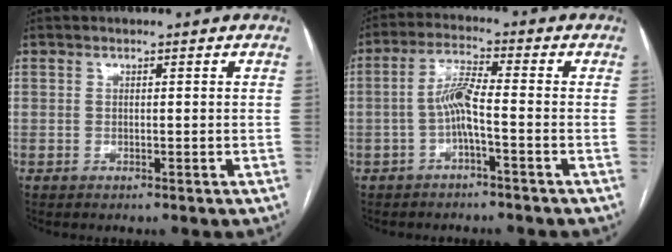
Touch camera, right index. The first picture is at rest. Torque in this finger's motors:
{"motor_torque": [1.00, -0.18, 0.45, 0.13]}